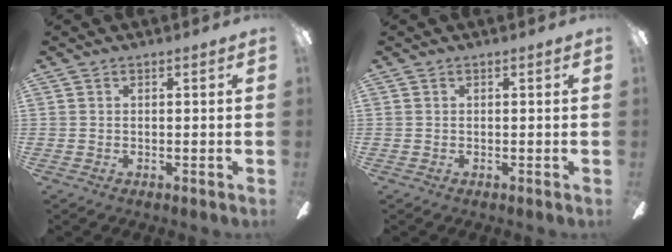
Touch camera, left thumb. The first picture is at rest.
{"total": 0.0}